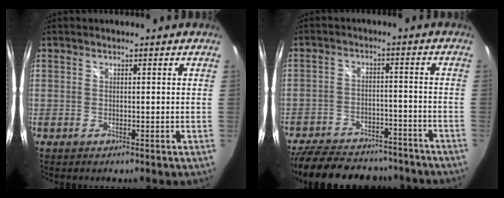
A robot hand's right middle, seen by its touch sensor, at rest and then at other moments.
{"total": 23.7, "force": [-19.5, 9.3, 9.7], "torque": [-0.213, 0.012, -0.262]}